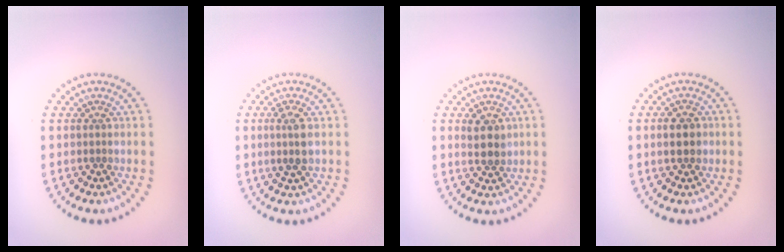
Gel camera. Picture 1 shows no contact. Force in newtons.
{"total": 2.0, "press": 1.8, "slide": 0.8}
{"total": 2.4, "press": 2.2, "slide": 0.8}
{"total": 2.5, "press": 2.5, "slide": 0.2}